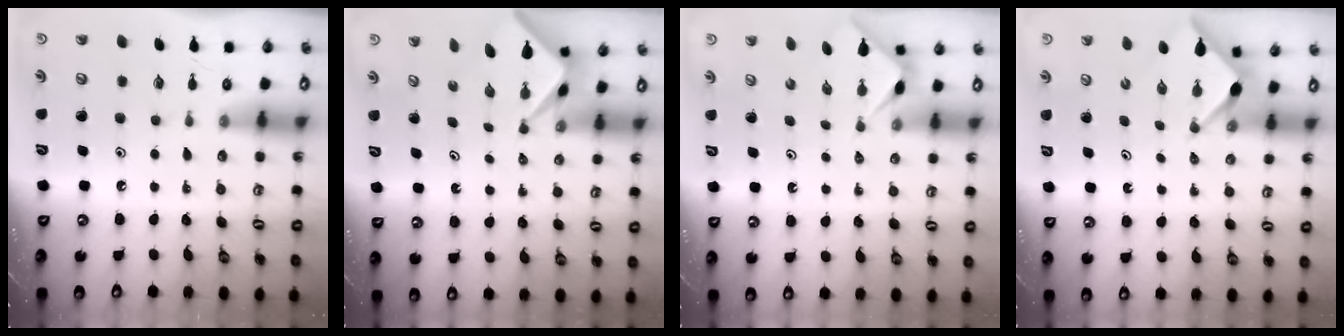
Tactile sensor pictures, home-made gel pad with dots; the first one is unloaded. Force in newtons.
{"total": 1.7, "press": 1.7, "slide": 0.2}
{"total": 3.3, "press": 3.2, "slide": 0.3}
{"total": 2.5, "press": 2.5, "slide": 0.3}